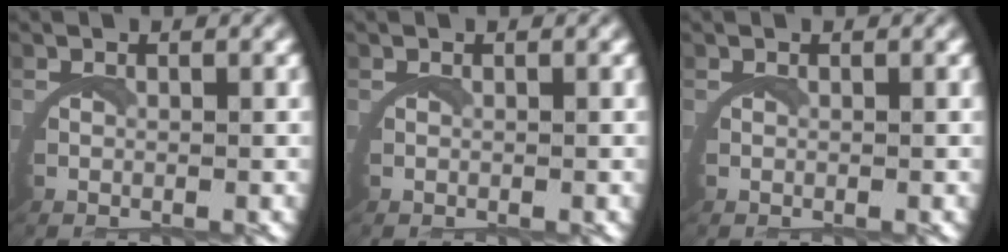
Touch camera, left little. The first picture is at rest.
{"total": 0.0}
{"total": 0.0}